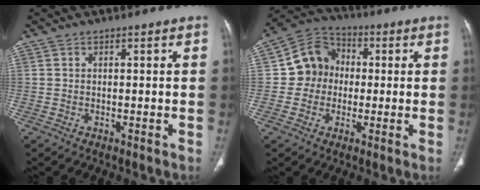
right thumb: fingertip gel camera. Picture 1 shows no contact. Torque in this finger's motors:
{"motor_torque": [-0.50, 0.56, -0.04, -0.11, 0.09]}